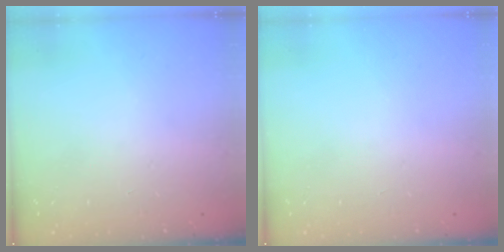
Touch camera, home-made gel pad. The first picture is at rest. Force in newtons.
{"total": 0.0}